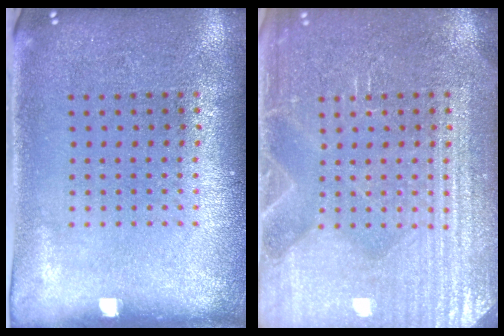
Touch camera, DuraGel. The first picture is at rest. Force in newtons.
{"total": 5.1, "press": 5.1, "slide": 0.7}